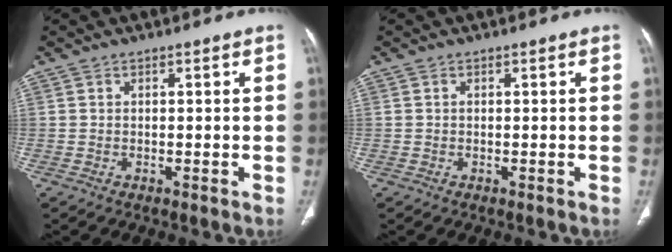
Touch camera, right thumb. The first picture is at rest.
{"total": 0.0}